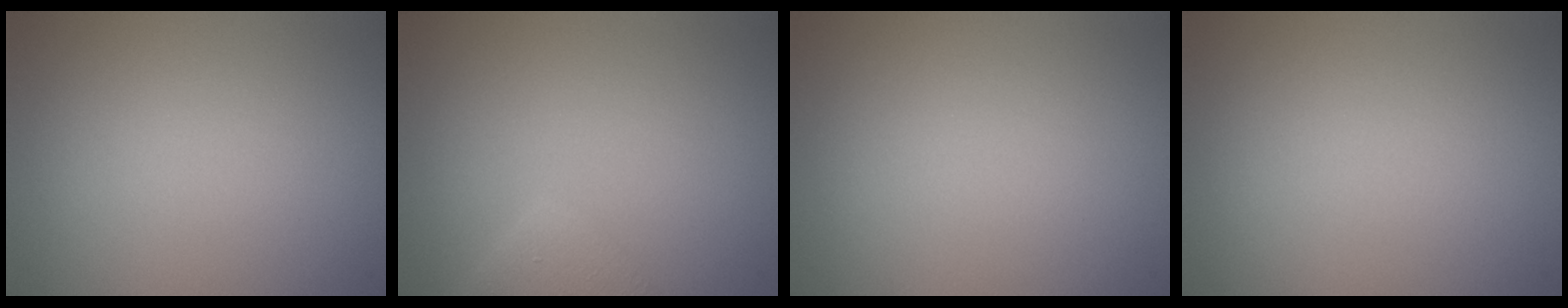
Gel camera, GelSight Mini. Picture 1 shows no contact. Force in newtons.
{"total": 2.5, "press": 2.5, "slide": 0.2}
{"total": 0.0}
{"total": 0.0}